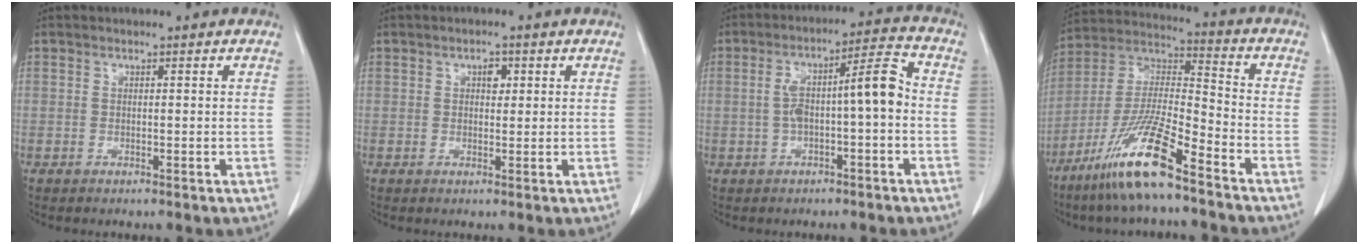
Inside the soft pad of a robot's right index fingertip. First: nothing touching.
{"total": 1.8, "force": [0.7, 1.1, 1.3], "torque": [-0.018, 0.001, 0.009]}
{"total": 8.5, "force": [-0.7, 1.2, 8.4], "torque": [-0.142, 0.035, -0.013]}
{"total": 14.6, "force": [-9.5, 0.8, 11.1], "torque": [-0.231, -0.023, -0.184]}